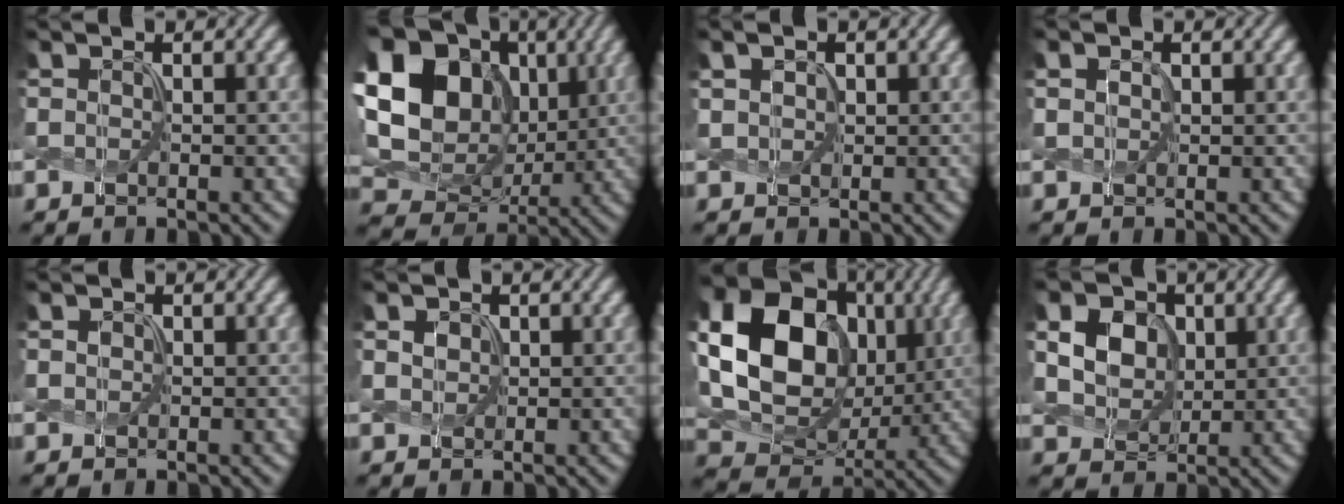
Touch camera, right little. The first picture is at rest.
{"total": 18.3, "force": [3.4, 14.5, 10.5], "torque": [-0.245, 0.040, 0.066]}
{"total": 1.6, "force": [0.6, 1.3, 0.8], "torque": [-0.031, 0.011, 0.016]}
{"total": 0.0}
{"total": 0.0}
{"total": 0.7, "force": [0.1, 0.7, 0.2], "torque": [-0.015, 0.003, 0.013]}
{"total": 16.5, "force": [1.8, 13.1, 9.9], "torque": [-0.213, 0.012, 0.047]}
{"total": 6.2, "force": [1.1, 5.1, 3.2], "torque": [-0.092, 0.017, 0.026]}